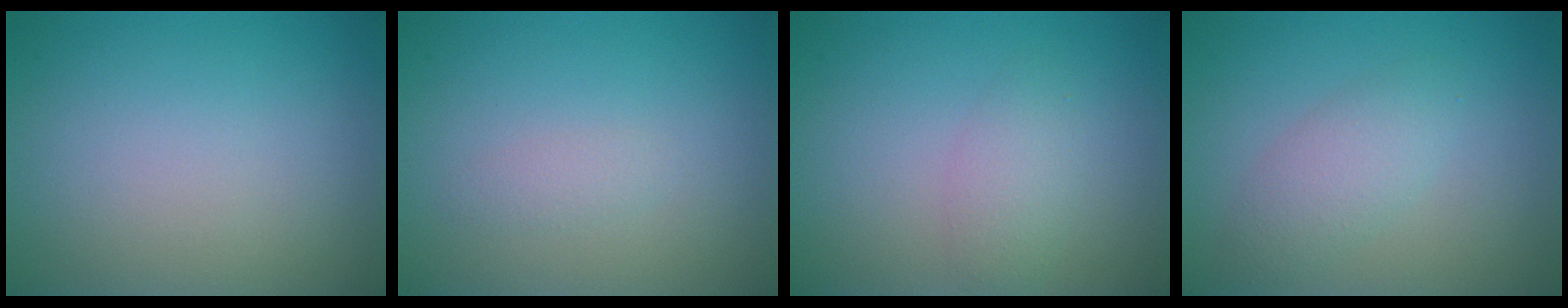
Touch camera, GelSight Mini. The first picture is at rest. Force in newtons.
{"total": 0.9, "press": 0.9, "slide": 0.1}
{"total": 2.0, "press": 2.0, "slide": 0.1}
{"total": 2.7, "press": 2.7, "slide": 0.1}